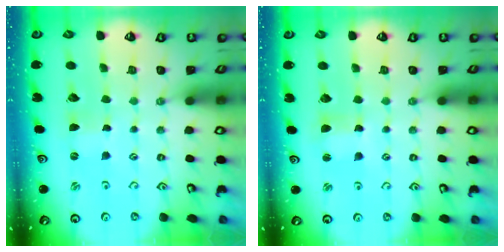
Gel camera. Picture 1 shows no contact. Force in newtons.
{"total": 2.6, "press": 2.5, "slide": 0.3}